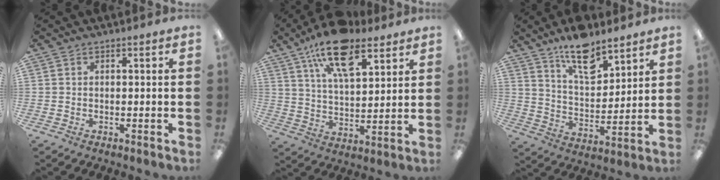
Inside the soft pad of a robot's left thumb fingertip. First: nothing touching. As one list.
[{"total": 16.5, "force": [10.1, 7.4, 10.7], "torque": [-0.173, -0.038, 0.174]}, {"total": 13.0, "force": [10.1, 5.2, 6.4], "torque": [-0.098, -0.060, 0.177]}]